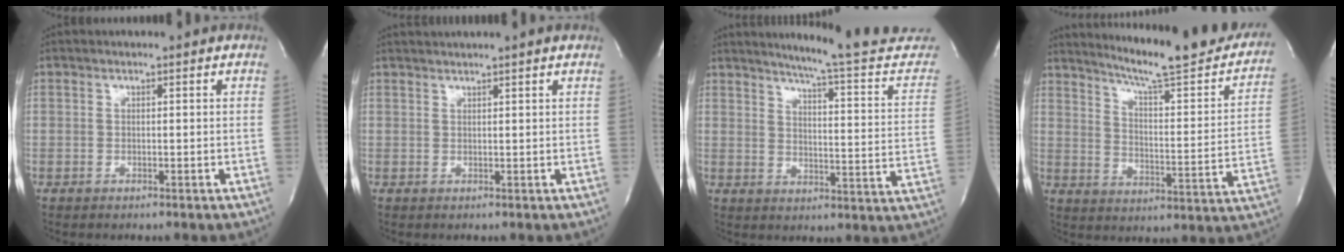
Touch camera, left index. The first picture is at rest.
{"total": 3.3, "force": [2.7, -0.9, 1.6], "torque": [-0.022, 0.021, 0.042]}
{"total": 19.2, "force": [17.8, 0.1, 7.2], "torque": [-0.095, -0.091, 0.209]}
{"total": 22.8, "force": [19.9, 1.8, 10.9], "torque": [-0.159, -0.063, 0.257]}